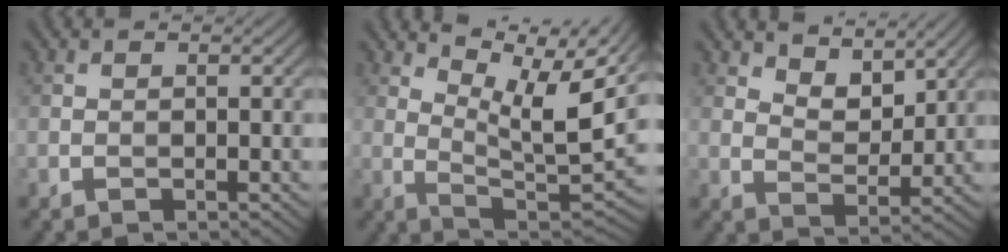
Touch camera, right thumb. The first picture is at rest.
{"total": 11.8, "force": [7.3, 3.2, 8.7], "torque": [-0.166, -0.013, 0.125]}
{"total": 5.9, "force": [4.6, 2.4, 2.7], "torque": [-0.050, -0.014, 0.089]}